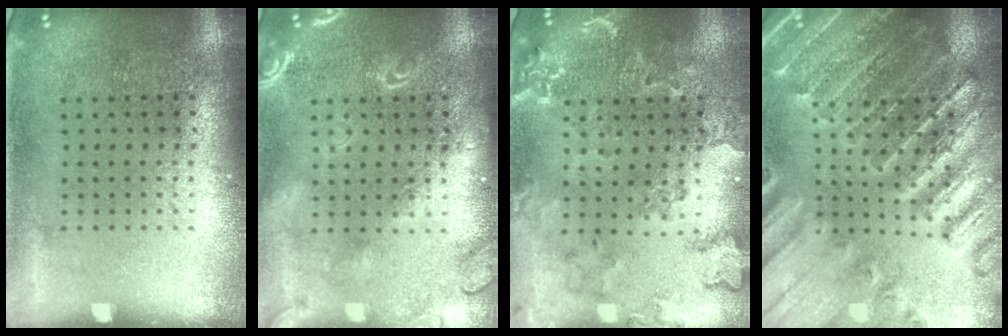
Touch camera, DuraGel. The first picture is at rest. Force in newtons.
{"total": 1.8, "press": 1.8, "slide": 0.2}
{"total": 1.1, "press": 1.1, "slide": 0.2}
{"total": 2.8, "press": 2.8, "slide": 0.3}